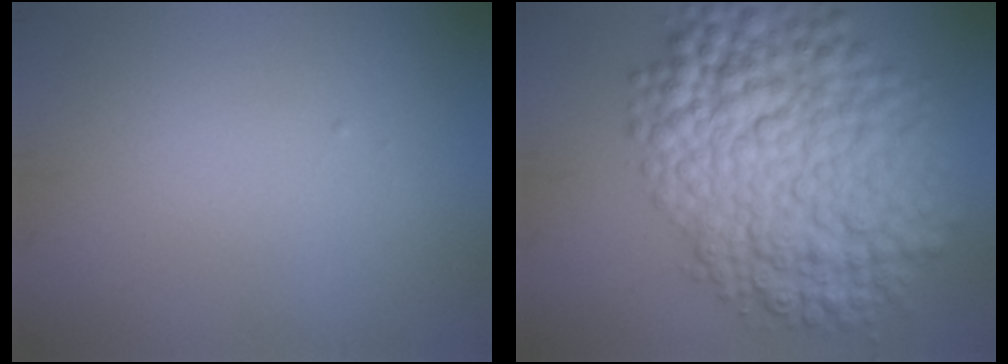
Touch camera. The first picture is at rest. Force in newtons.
{"total": 12.1, "press": 12.1, "slide": 0.3}